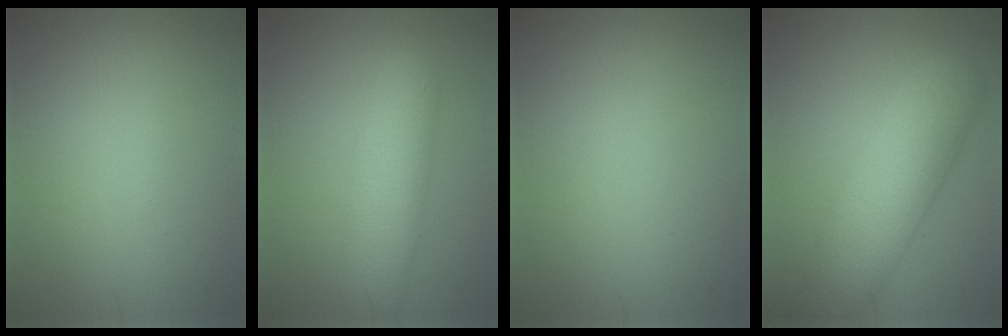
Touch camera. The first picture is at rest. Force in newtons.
{"total": 5.4, "press": 5.4, "slide": 0.3}
{"total": 0.0}
{"total": 7.7, "press": 7.7, "slide": 0.2}